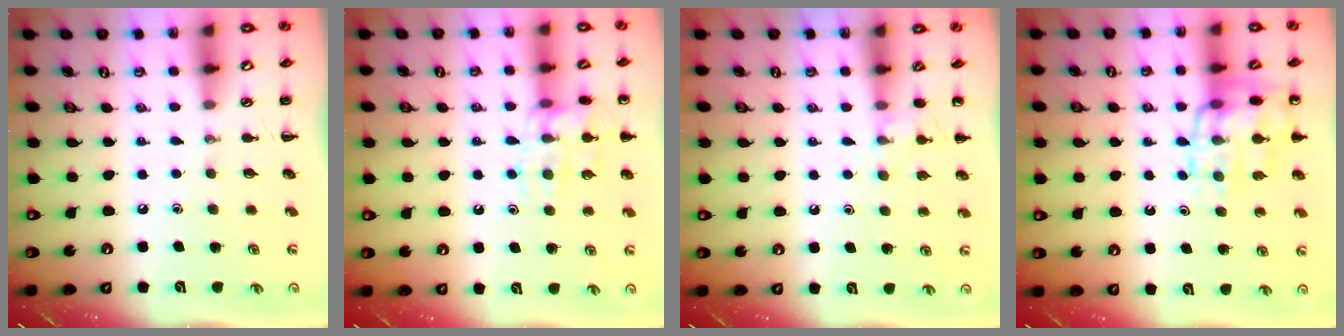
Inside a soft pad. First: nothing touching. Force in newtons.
{"total": 13.3, "press": 13.3, "slide": 1.1}
{"total": 6.8, "press": 6.5, "slide": 2.0}
{"total": 13.5, "press": 13.3, "slide": 2.0}